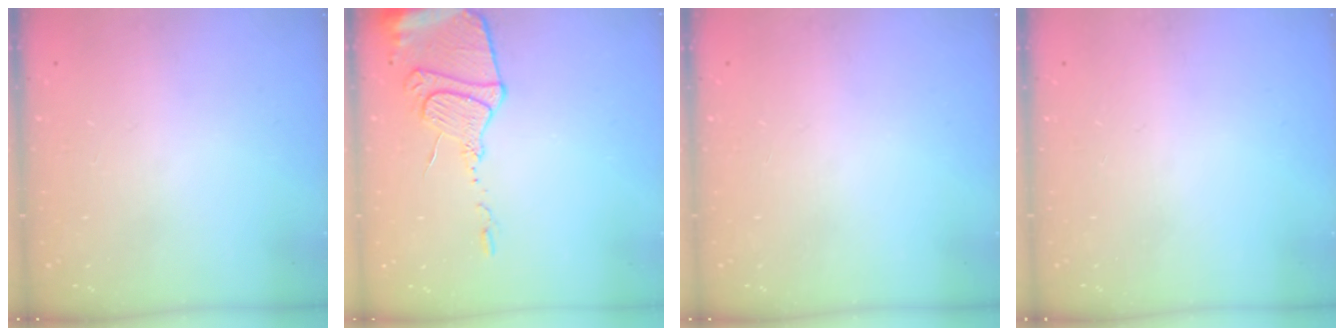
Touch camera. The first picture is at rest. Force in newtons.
{"total": 14.1, "press": 14.0, "slide": 1.3}
{"total": 0.0}
{"total": 0.0}